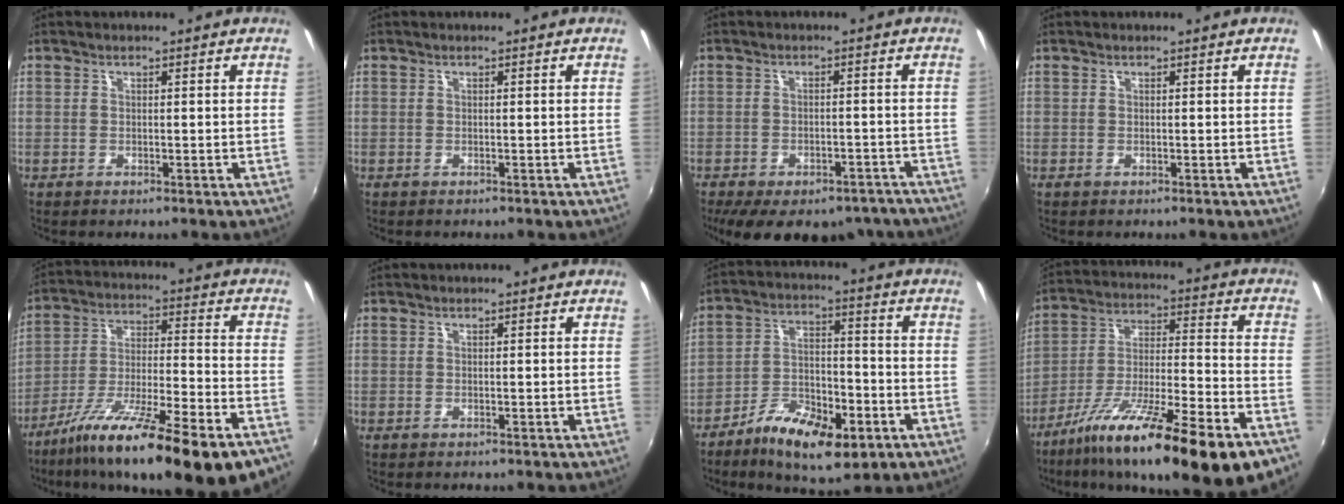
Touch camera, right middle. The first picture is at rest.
{"total": 0.0}
{"total": 18.5, "force": [-14.5, 8.0, 8.4], "torque": [-0.168, -0.011, -0.172]}
{"total": 0.0}
{"total": 24.4, "force": [-16.9, 3.0, 17.4], "torque": [-0.294, -0.054, -0.266]}
{"total": 0.0}
{"total": 14.9, "force": [-8.3, 5.8, 10.9], "torque": [-0.206, -0.013, -0.136]}
{"total": 25.6, "force": [-16.6, 3.6, 19.1], "torque": [-0.314, -0.049, -0.264]}